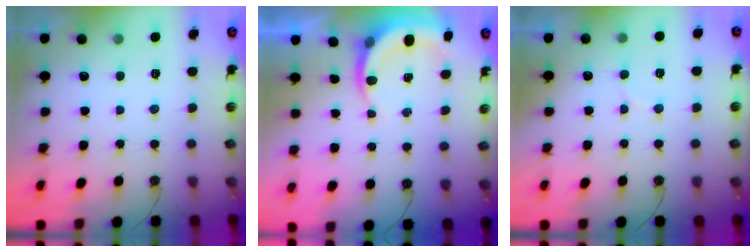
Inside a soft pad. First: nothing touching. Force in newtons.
{"total": 5.6, "press": 5.4, "slide": 1.8}
{"total": 6.3, "press": 6.2, "slide": 1.4}